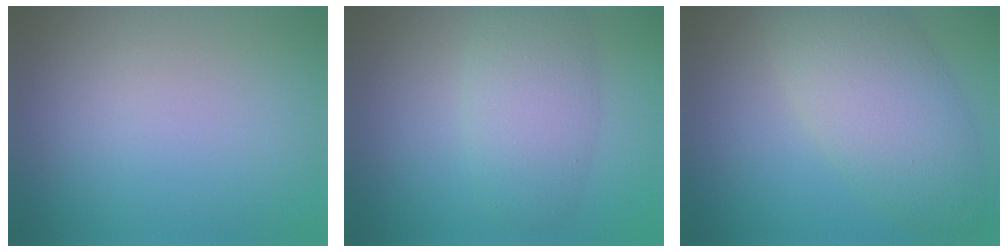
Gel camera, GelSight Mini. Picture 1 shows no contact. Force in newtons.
{"total": 4.8, "press": 4.8, "slide": 0.1}
{"total": 7.6, "press": 7.6, "slide": 0.3}